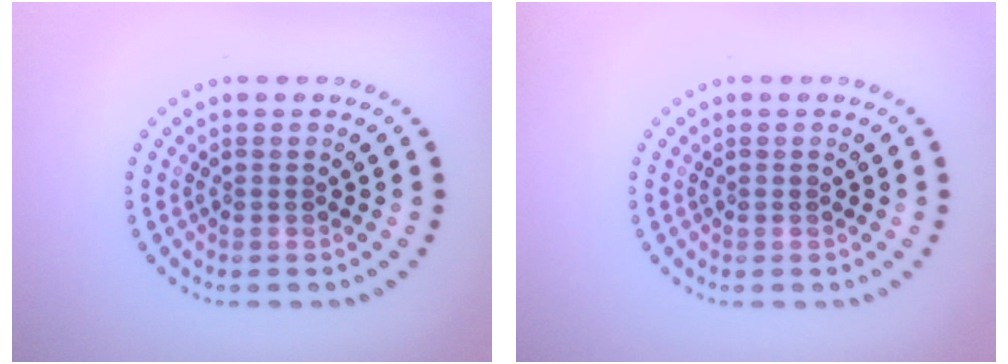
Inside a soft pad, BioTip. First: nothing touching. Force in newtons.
{"total": 0.0}